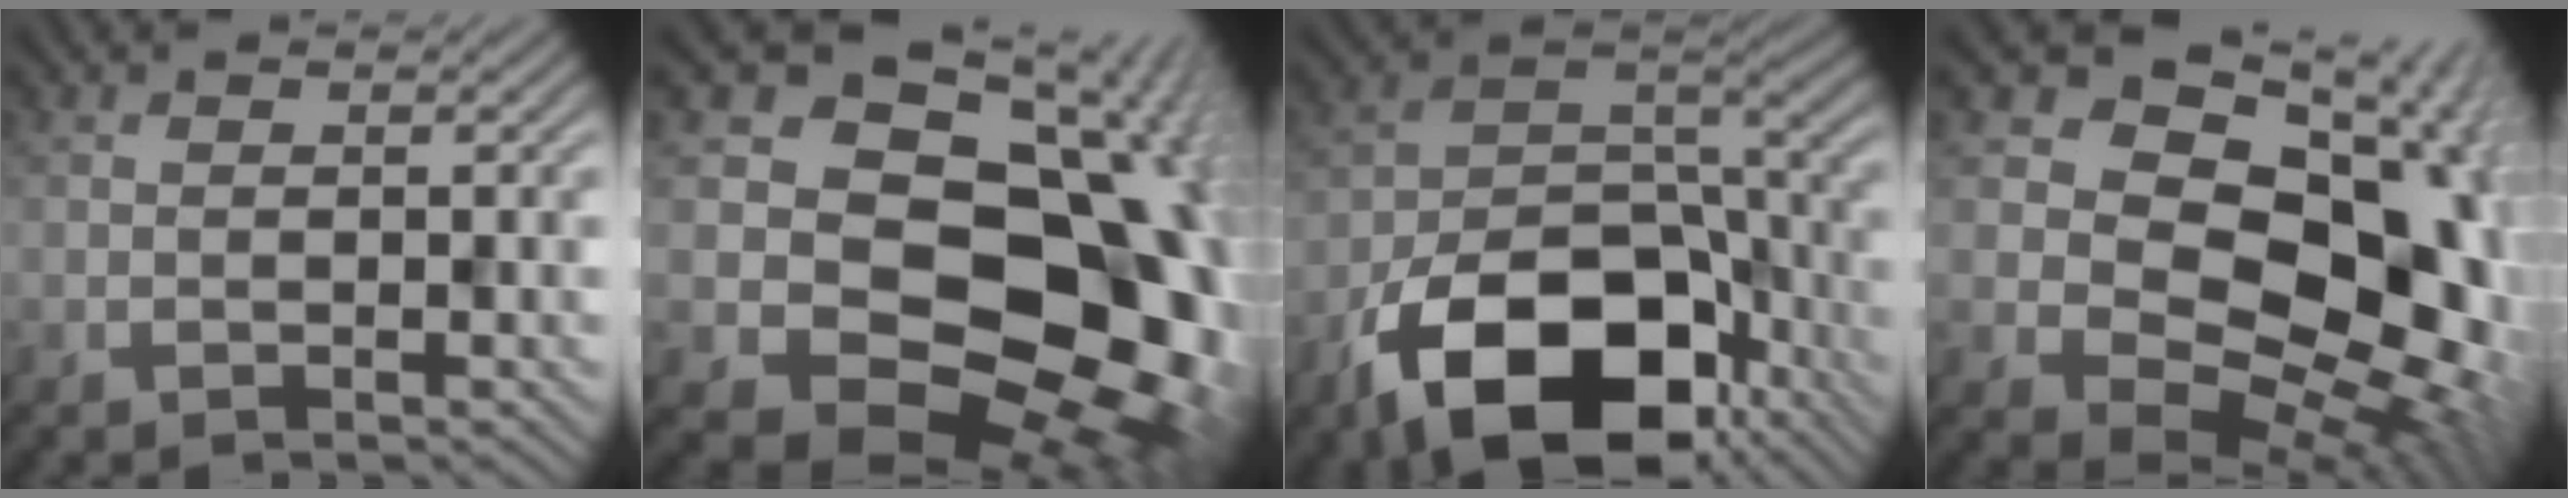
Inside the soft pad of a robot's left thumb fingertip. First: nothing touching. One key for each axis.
{"total": 20.6, "fx": -0.7, "fy": 16.2, "fz": 12.7, "tx": -0.174, "ty": -0.047, "tz": 0.021}
{"total": 16.6, "fx": -9.4, "fy": 9.1, "fz": 10.1, "tx": -0.186, "ty": -0.032, "tz": -0.172}
{"total": 19.3, "fx": 2.5, "fy": 14.7, "fz": 12.2, "tx": -0.189, "ty": -0.011, "tz": 0.068}